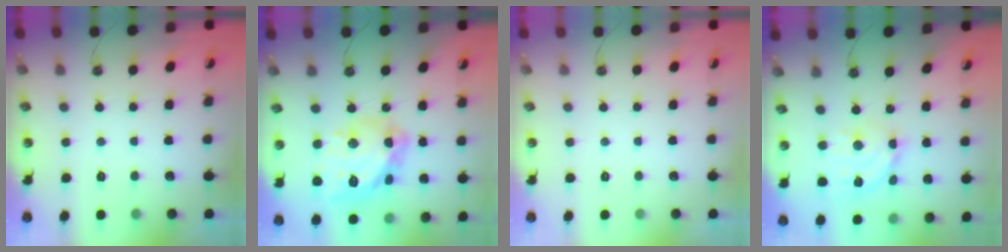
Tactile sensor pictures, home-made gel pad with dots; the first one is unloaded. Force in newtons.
{"total": 19.6, "press": 19.5, "slide": 1.9}
{"total": 0.0}
{"total": 12.0, "press": 12.0, "slide": 1.0}